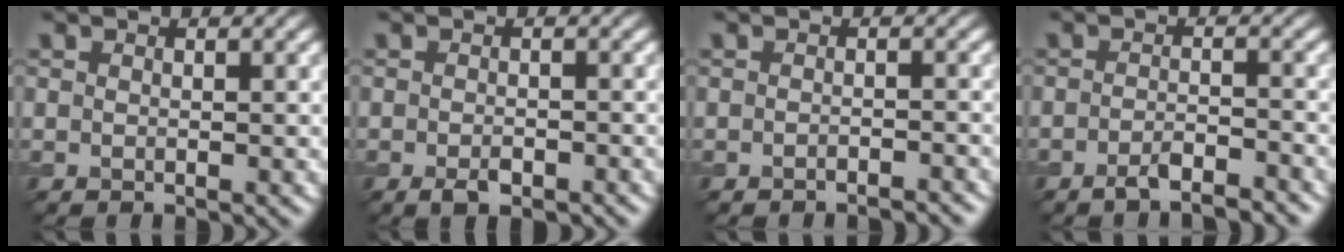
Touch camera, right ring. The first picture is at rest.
{"total": 2.1, "force": [-1.2, 0.9, 1.4], "torque": [-0.025, -0.004, -0.022]}
{"total": 1.5, "force": [-1.4, 0.2, 0.4], "torque": [-0.002, 0.002, -0.020]}
{"total": 2.8, "force": [-2.3, 0.6, 1.6], "torque": [-0.023, 0.002, -0.044]}